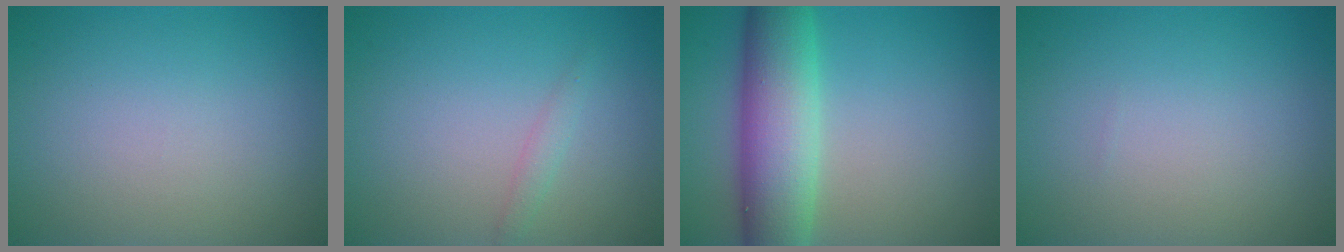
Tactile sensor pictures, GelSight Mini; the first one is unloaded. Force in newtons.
{"total": 1.0, "press": 1.0, "slide": 0.0}
{"total": 8.5, "press": 8.5, "slide": 0.4}
{"total": 0.0}